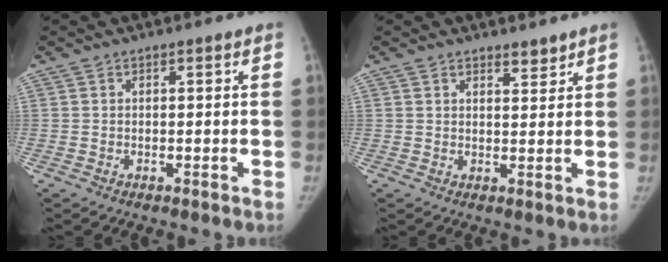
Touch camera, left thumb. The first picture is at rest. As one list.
[{"total": 2.4, "force": [2.1, 0.8, 0.8], "torque": [0.000, -0.017, 0.032]}]